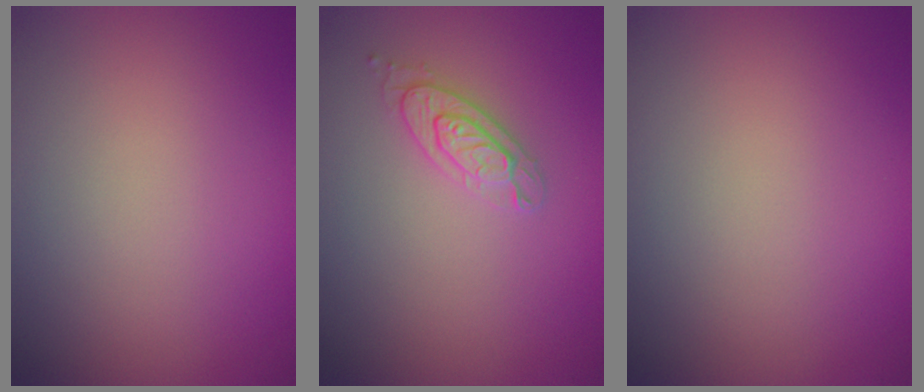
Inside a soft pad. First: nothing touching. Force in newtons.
{"total": 2.2, "press": 2.2, "slide": 0.3}
{"total": 0.0}